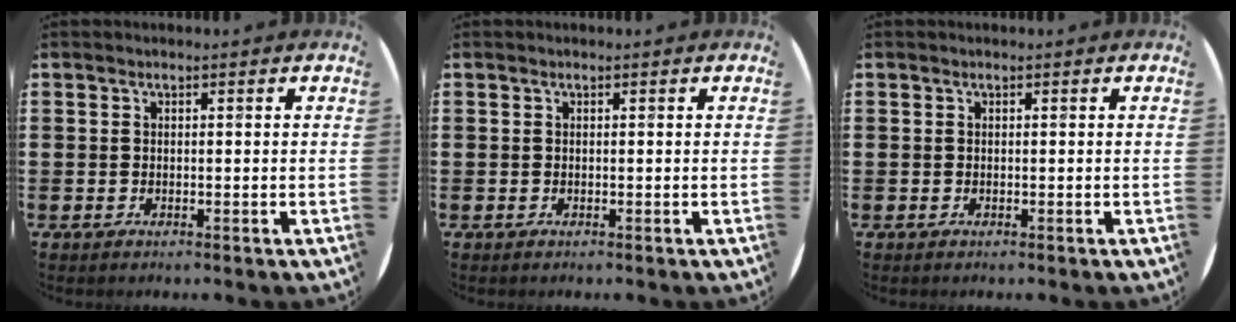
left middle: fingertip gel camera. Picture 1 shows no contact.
{"total": 0.0}
{"total": 0.0}